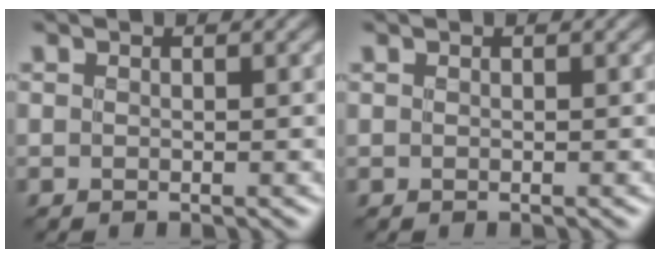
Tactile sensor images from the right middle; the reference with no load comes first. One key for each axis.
{"total": 0.0}